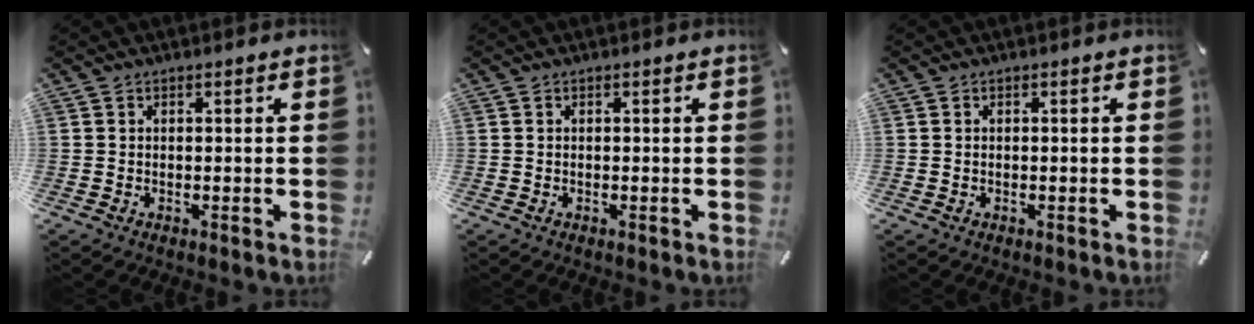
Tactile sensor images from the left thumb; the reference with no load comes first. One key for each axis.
{"total": 0.0}
{"total": 0.0}